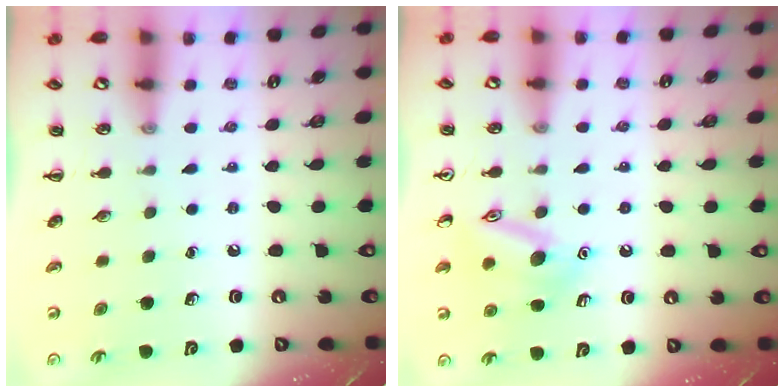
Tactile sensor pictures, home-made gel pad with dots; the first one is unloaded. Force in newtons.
{"total": 12.6, "press": 12.6, "slide": 0.9}